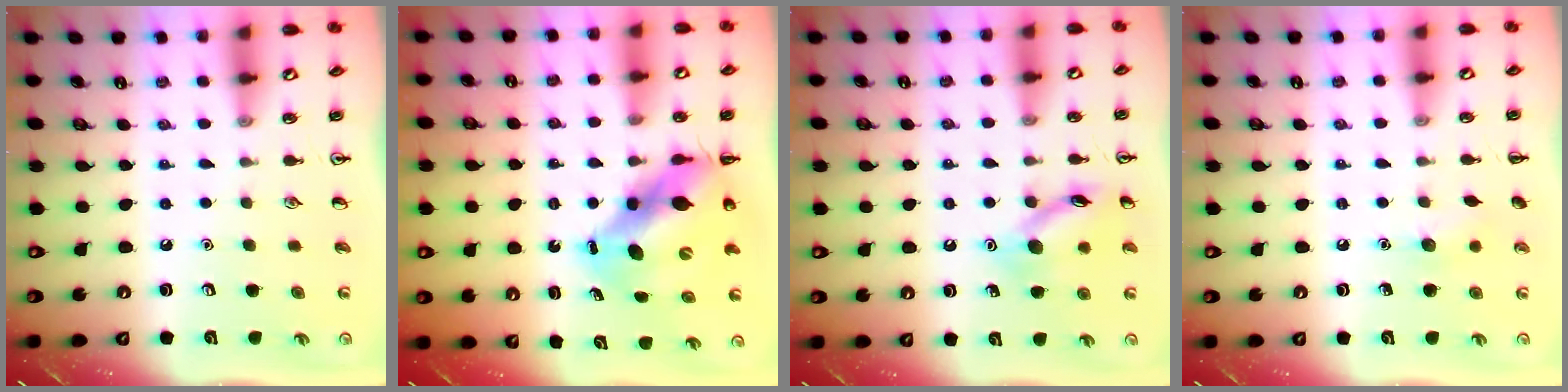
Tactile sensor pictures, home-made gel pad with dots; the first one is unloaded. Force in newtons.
{"total": 11.1, "press": 10.7, "slide": 3.0}
{"total": 12.2, "press": 12.2, "slide": 0.9}
{"total": 6.5, "press": 6.3, "slide": 1.8}